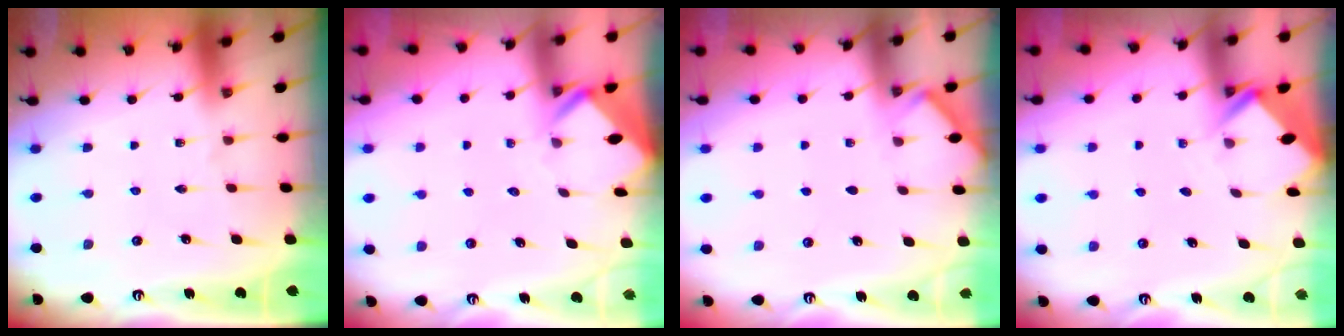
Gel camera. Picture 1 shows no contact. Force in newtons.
{"total": 2.6, "press": 2.6, "slide": 0.1}
{"total": 3.0, "press": 3.0, "slide": 0.4}
{"total": 2.7, "press": 2.7, "slide": 0.1}